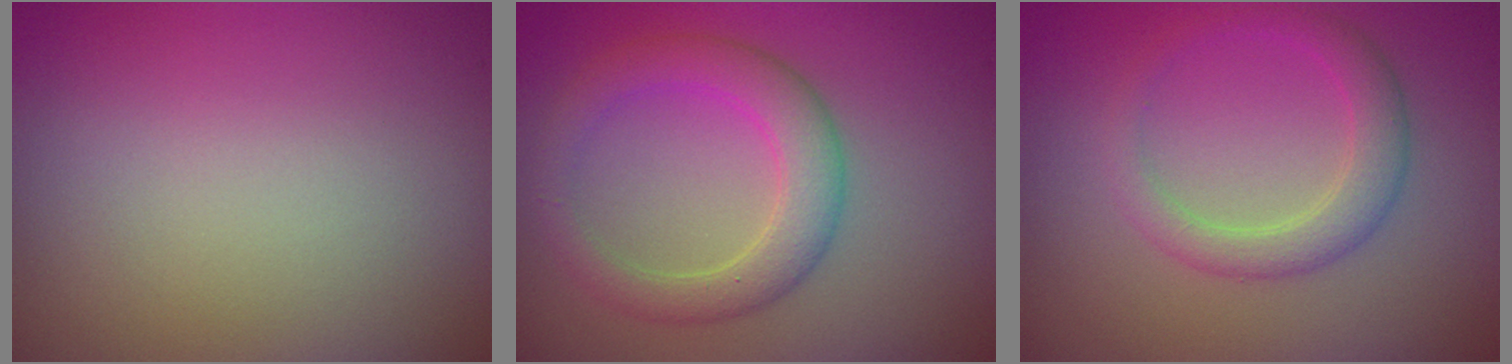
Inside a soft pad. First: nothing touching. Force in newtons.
{"total": 4.3, "press": 4.3, "slide": 0.2}
{"total": 2.8, "press": 2.8, "slide": 0.1}